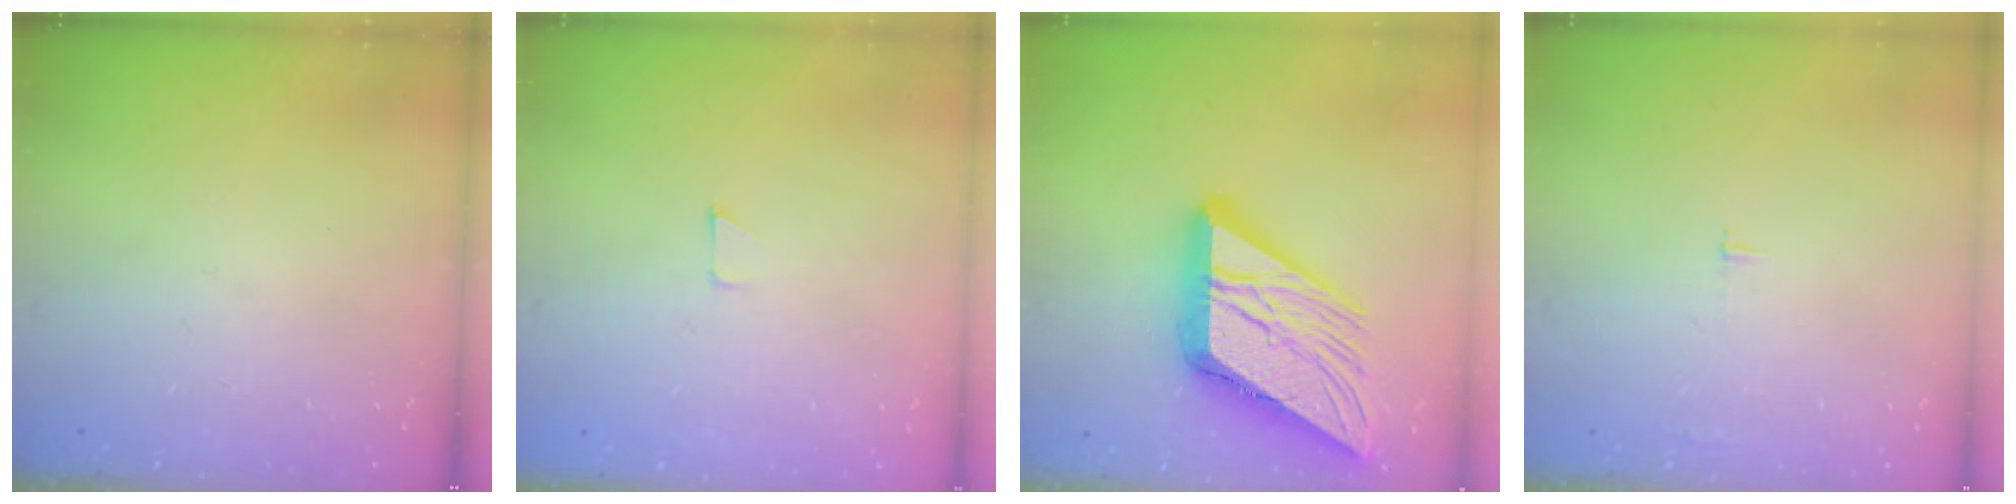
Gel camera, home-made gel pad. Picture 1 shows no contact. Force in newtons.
{"total": 2.7, "press": 2.7, "slide": 0.2}
{"total": 24.2, "press": 24.1, "slide": 2.8}
{"total": 2.3, "press": 2.3, "slide": 0.2}